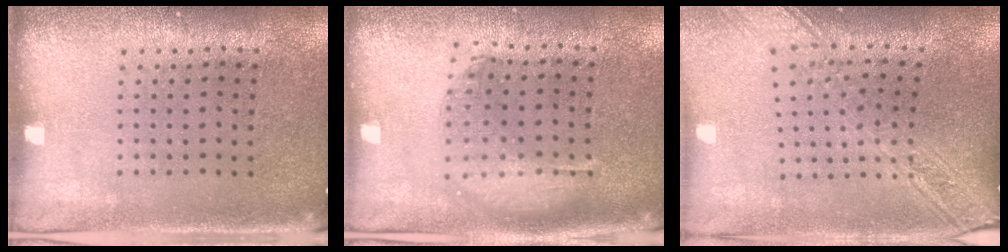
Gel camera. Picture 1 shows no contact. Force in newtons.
{"total": 1.3, "press": 1.2, "slide": 0.4}
{"total": 2.7, "press": 2.2, "slide": 1.5}